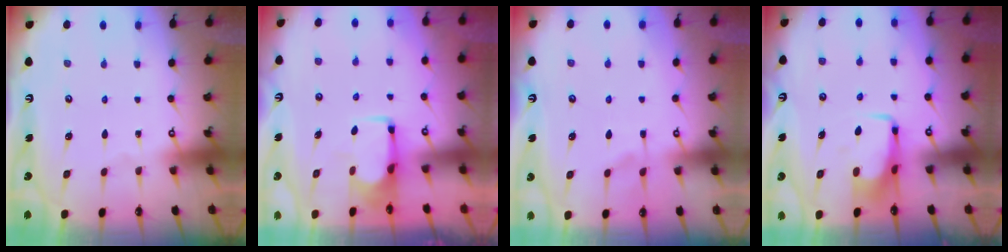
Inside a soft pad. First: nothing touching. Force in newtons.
{"total": 1.9, "press": 1.6, "slide": 1.0}
{"total": 1.0, "press": 0.6, "slide": 0.8}
{"total": 5.4, "press": 5.3, "slide": 0.8}